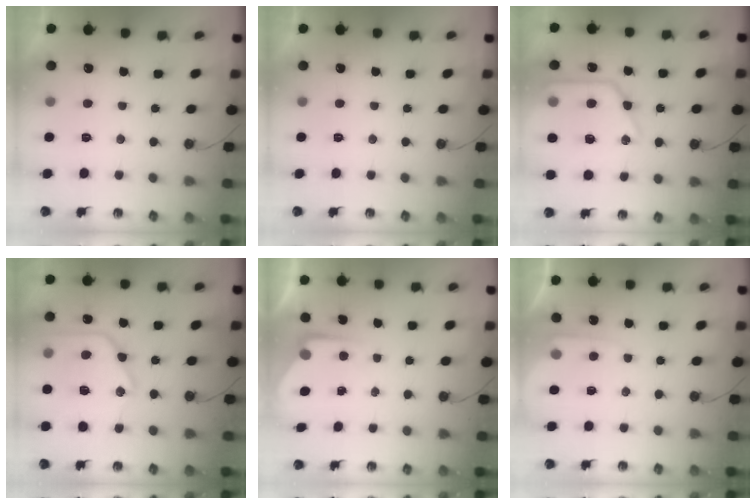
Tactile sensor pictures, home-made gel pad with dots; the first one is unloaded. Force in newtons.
{"total": 0.0}
{"total": 19.2, "press": 19.1, "slide": 1.7}
{"total": 20.0, "press": 19.9, "slide": 1.7}
{"total": 4.2, "press": 4.2, "slide": 0.5}
{"total": 4.8, "press": 4.8, "slide": 0.7}